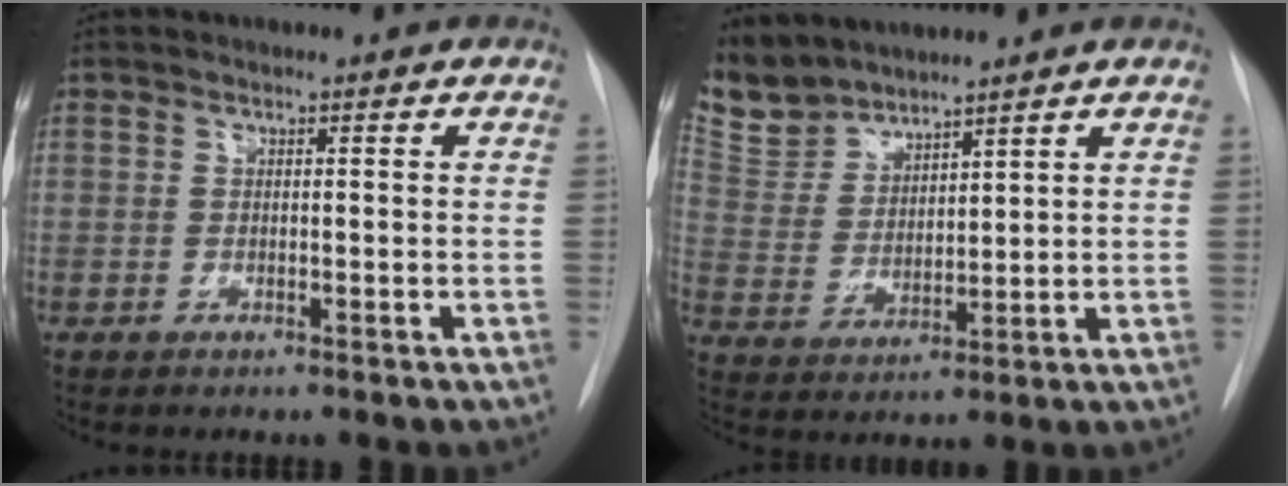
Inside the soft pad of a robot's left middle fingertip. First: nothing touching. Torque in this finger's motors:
{"motor_torque": [-0.16, -0.14, -0.03, 0.00]}